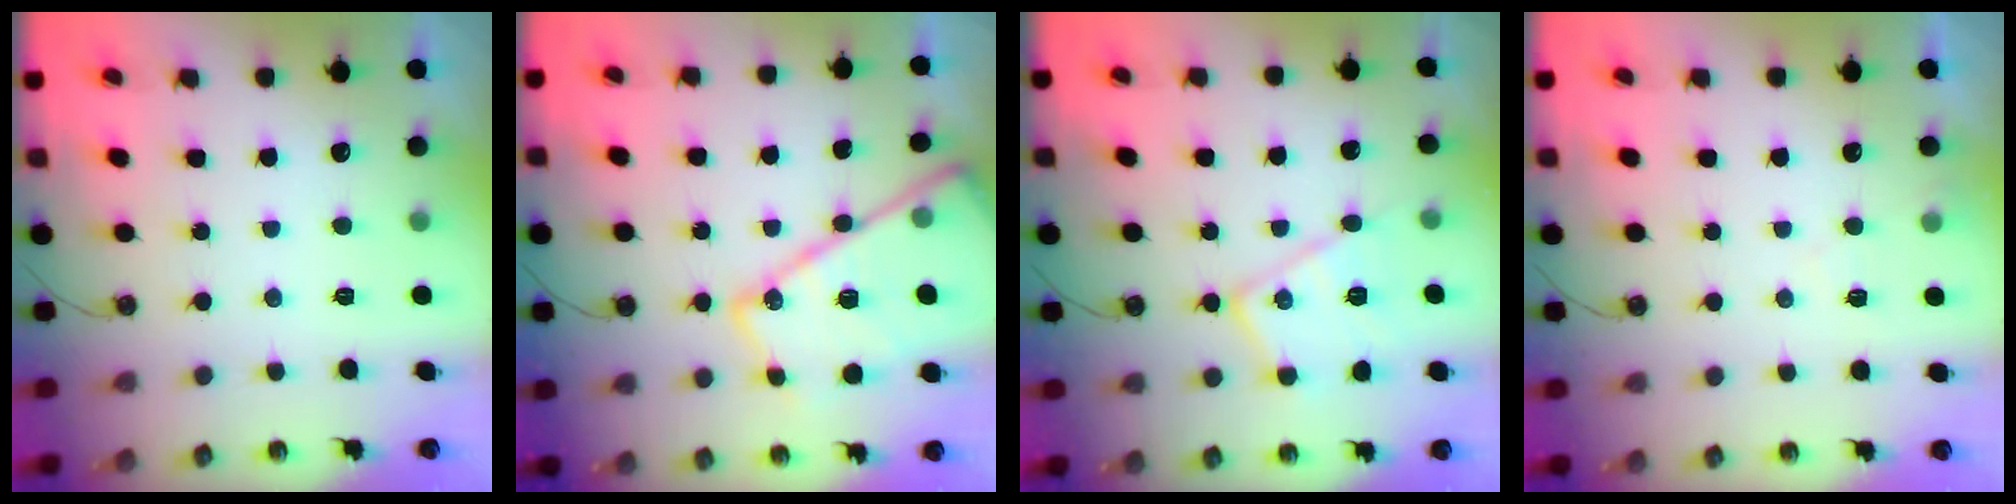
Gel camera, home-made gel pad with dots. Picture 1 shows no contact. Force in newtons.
{"total": 24.0, "press": 23.9, "slide": 1.9}
{"total": 12.8, "press": 12.8, "slide": 0.2}
{"total": 5.5, "press": 5.4, "slide": 0.8}